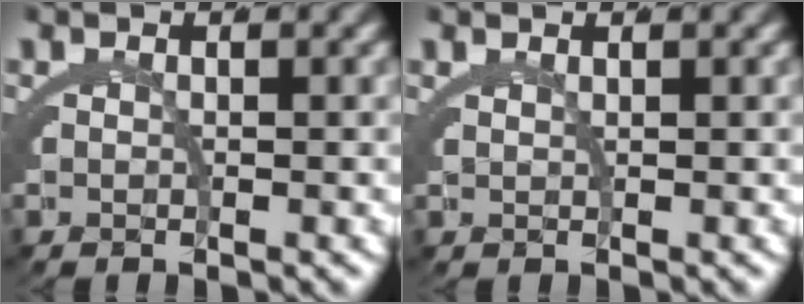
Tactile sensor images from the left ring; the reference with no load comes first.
{"total": 1.1, "force": [0.9, -0.7, 0.1], "torque": [0.002, -0.002, 0.023]}